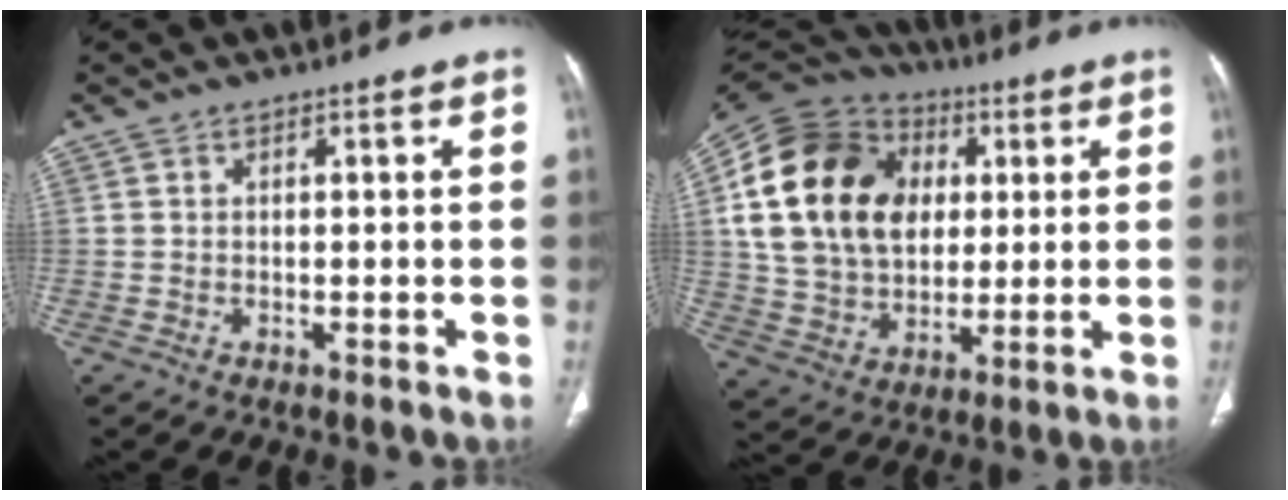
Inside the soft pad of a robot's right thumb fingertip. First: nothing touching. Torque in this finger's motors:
{"motor_torque": [-0.84, 1.93, 2.23, 0.53, 0.20]}